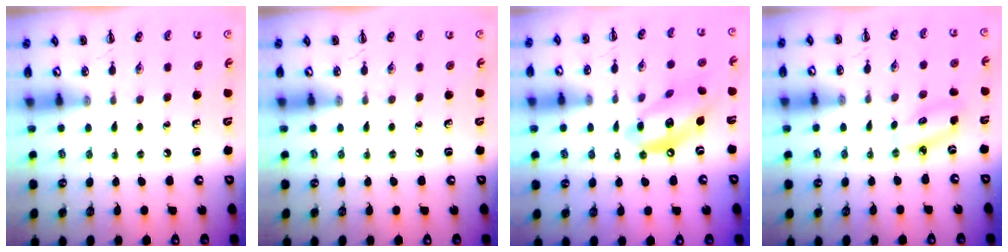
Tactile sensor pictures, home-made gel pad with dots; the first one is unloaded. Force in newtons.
{"total": 0.0}
{"total": 14.1, "press": 13.7, "slide": 3.5}
{"total": 4.8, "press": 4.7, "slide": 1.1}